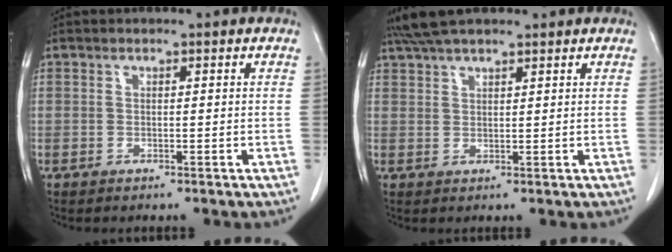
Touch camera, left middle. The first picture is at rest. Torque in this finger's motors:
{"motor_torque": [0.96, -0.96, 0.19, 0.08]}